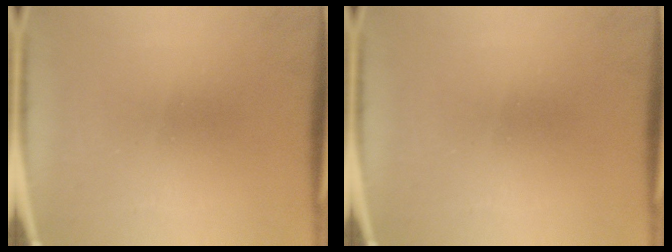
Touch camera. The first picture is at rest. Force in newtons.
{"total": 0.0}